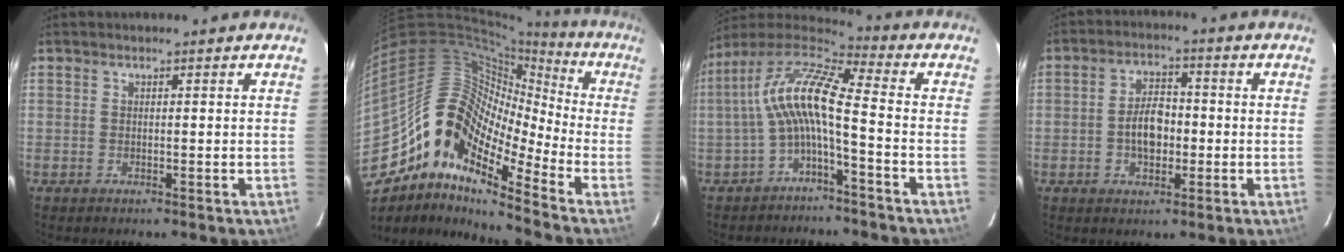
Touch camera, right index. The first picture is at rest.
{"total": 16.0, "force": [-9.9, 6.3, 11.0], "torque": [-0.174, 0.005, -0.208]}
{"total": 11.5, "force": [-2.0, 2.1, 11.1], "torque": [-0.225, 0.020, -0.044]}
{"total": 6.5, "force": [-1.1, 4.0, 5.0], "torque": [-0.092, 0.015, -0.013]}